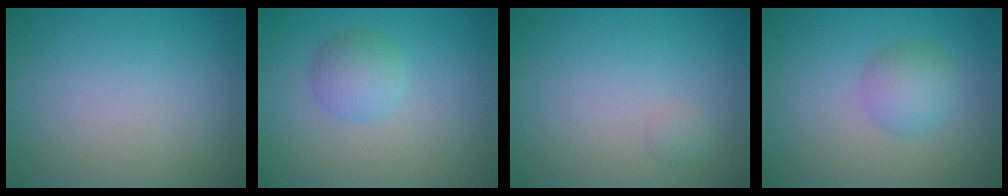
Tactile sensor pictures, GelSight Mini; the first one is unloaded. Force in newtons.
{"total": 2.5, "press": 2.5, "slide": 0.1}
{"total": 0.7, "press": 0.7, "slide": 0.0}
{"total": 2.7, "press": 2.7, "slide": 0.1}